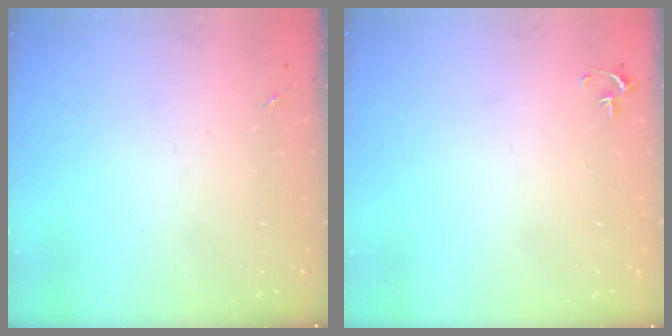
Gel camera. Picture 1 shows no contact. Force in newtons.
{"total": 3.4, "press": 3.4, "slide": 0.3}